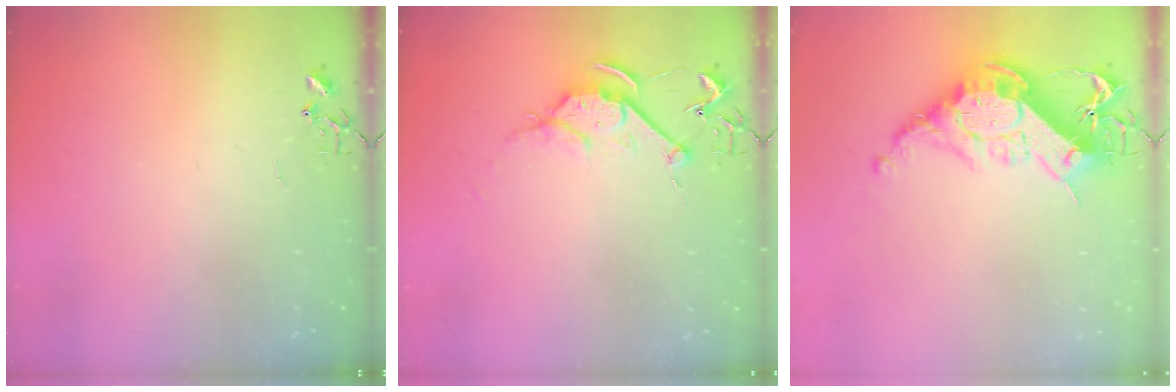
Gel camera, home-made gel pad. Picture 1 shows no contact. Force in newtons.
{"total": 7.9, "press": 7.8, "slide": 0.9}
{"total": 18.5, "press": 18.4, "slide": 1.5}